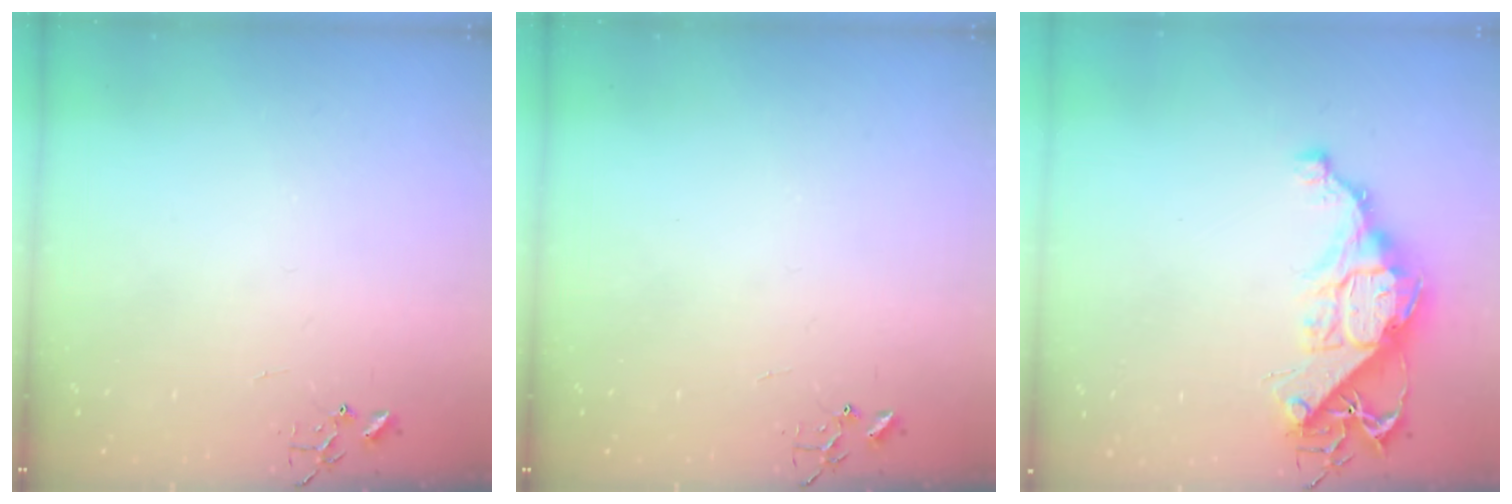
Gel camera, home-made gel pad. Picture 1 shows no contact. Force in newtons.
{"total": 0.0}
{"total": 14.0, "press": 13.9, "slide": 1.2}